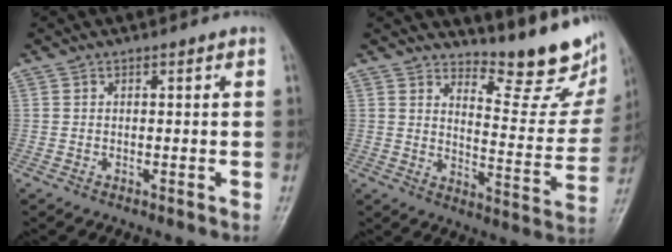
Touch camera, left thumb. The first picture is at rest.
{"total": 14.3, "force": [12.3, 3.4, 6.4], "torque": [-0.056, -0.123, 0.162]}